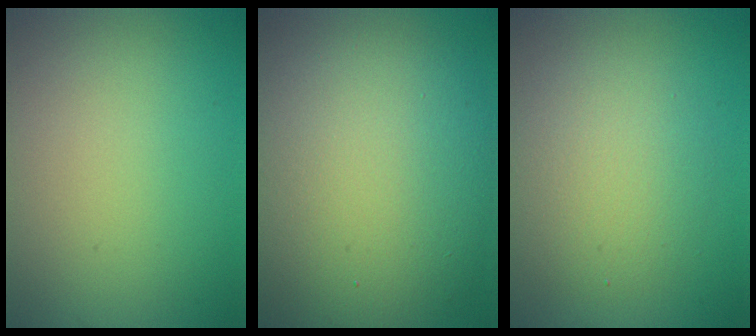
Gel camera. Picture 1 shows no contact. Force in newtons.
{"total": 14.7, "press": 14.7, "slide": 0.9}
{"total": 4.2, "press": 4.2, "slide": 0.3}